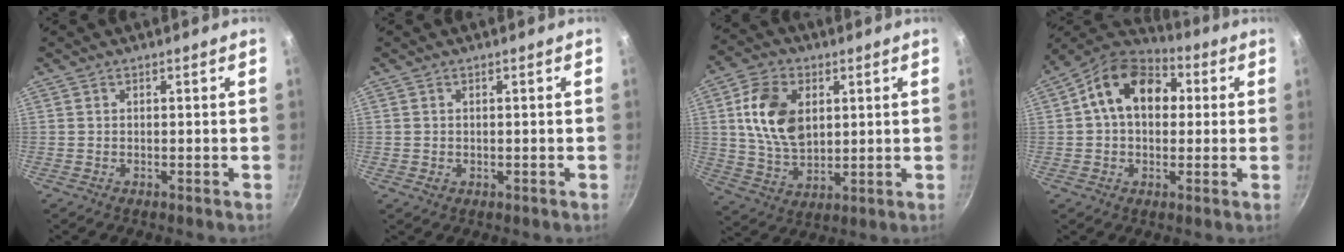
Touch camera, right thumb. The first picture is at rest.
{"total": 0.8, "force": [0.0, 0.7, 0.4], "torque": [-0.005, 0.001, 0.002]}
{"total": 13.6, "force": [3.0, 9.0, 9.6], "torque": [-0.159, -0.008, 0.061]}
{"total": 14.6, "force": [2.7, 10.4, 9.9], "torque": [-0.124, 0.026, 0.021]}